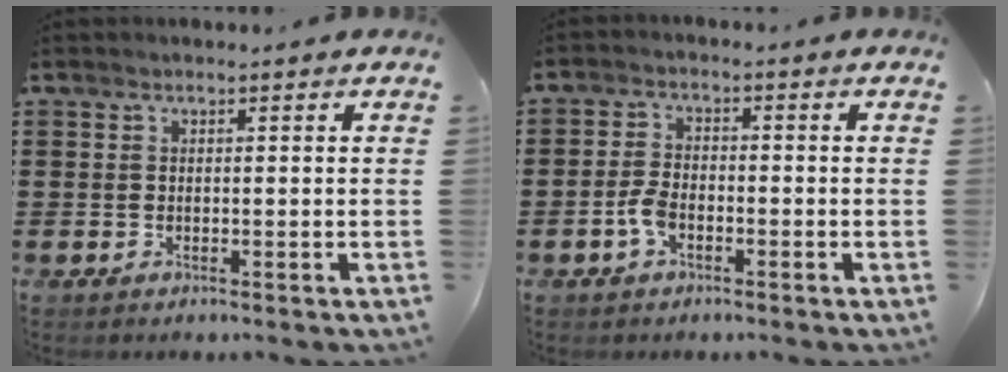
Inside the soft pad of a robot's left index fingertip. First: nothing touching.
{"total": 3.5, "force": [-1.5, 1.8, 2.6], "torque": [-0.069, -0.002, -0.034]}